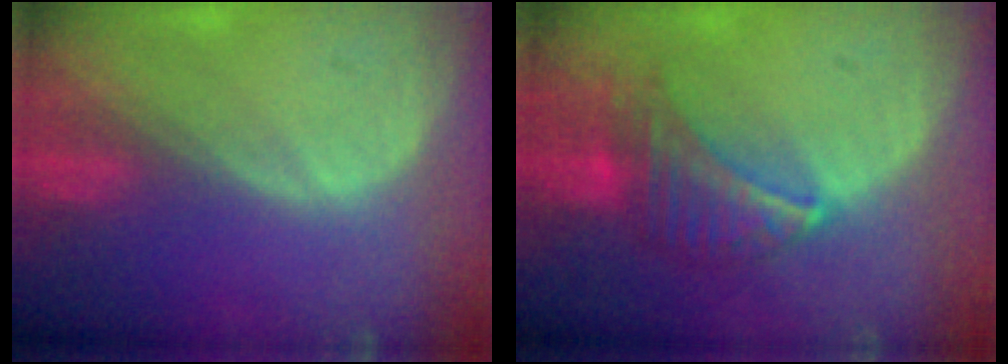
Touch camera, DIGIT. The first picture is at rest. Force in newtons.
{"total": 6.8, "press": 6.7, "slide": 1.5}